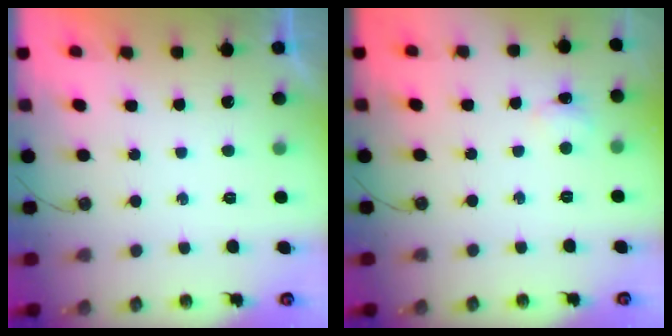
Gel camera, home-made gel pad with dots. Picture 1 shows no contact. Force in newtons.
{"total": 4.0, "press": 3.6, "slide": 1.8}